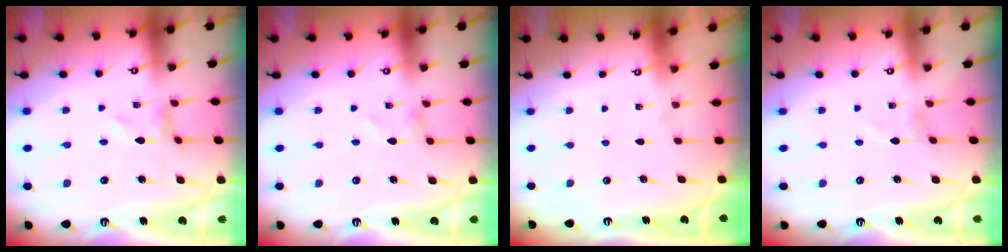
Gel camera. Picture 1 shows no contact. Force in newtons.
{"total": 1.1, "press": 1.1, "slide": 0.1}
{"total": 0.0}
{"total": 1.3, "press": 1.3, "slide": 0.1}